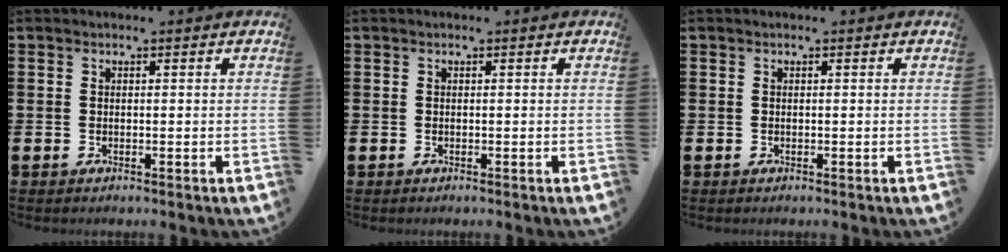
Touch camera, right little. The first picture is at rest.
{"total": 0.0}
{"total": 0.0}